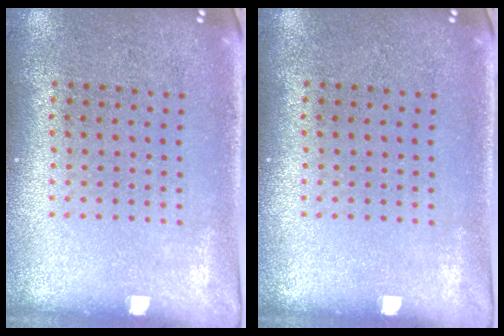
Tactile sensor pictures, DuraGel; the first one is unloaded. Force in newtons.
{"total": 0.0}